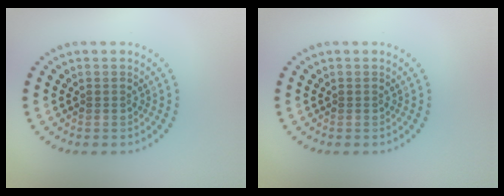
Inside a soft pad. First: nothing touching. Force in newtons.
{"total": 0.0}